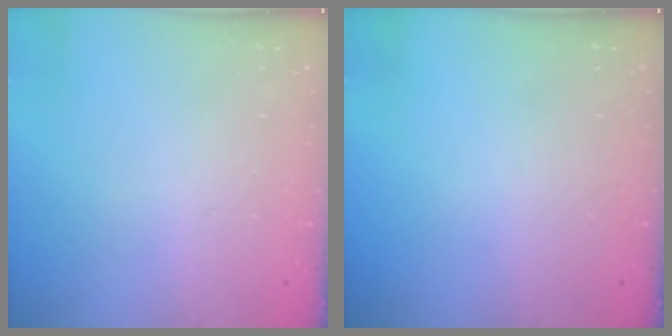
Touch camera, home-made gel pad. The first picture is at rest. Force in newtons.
{"total": 0.0}